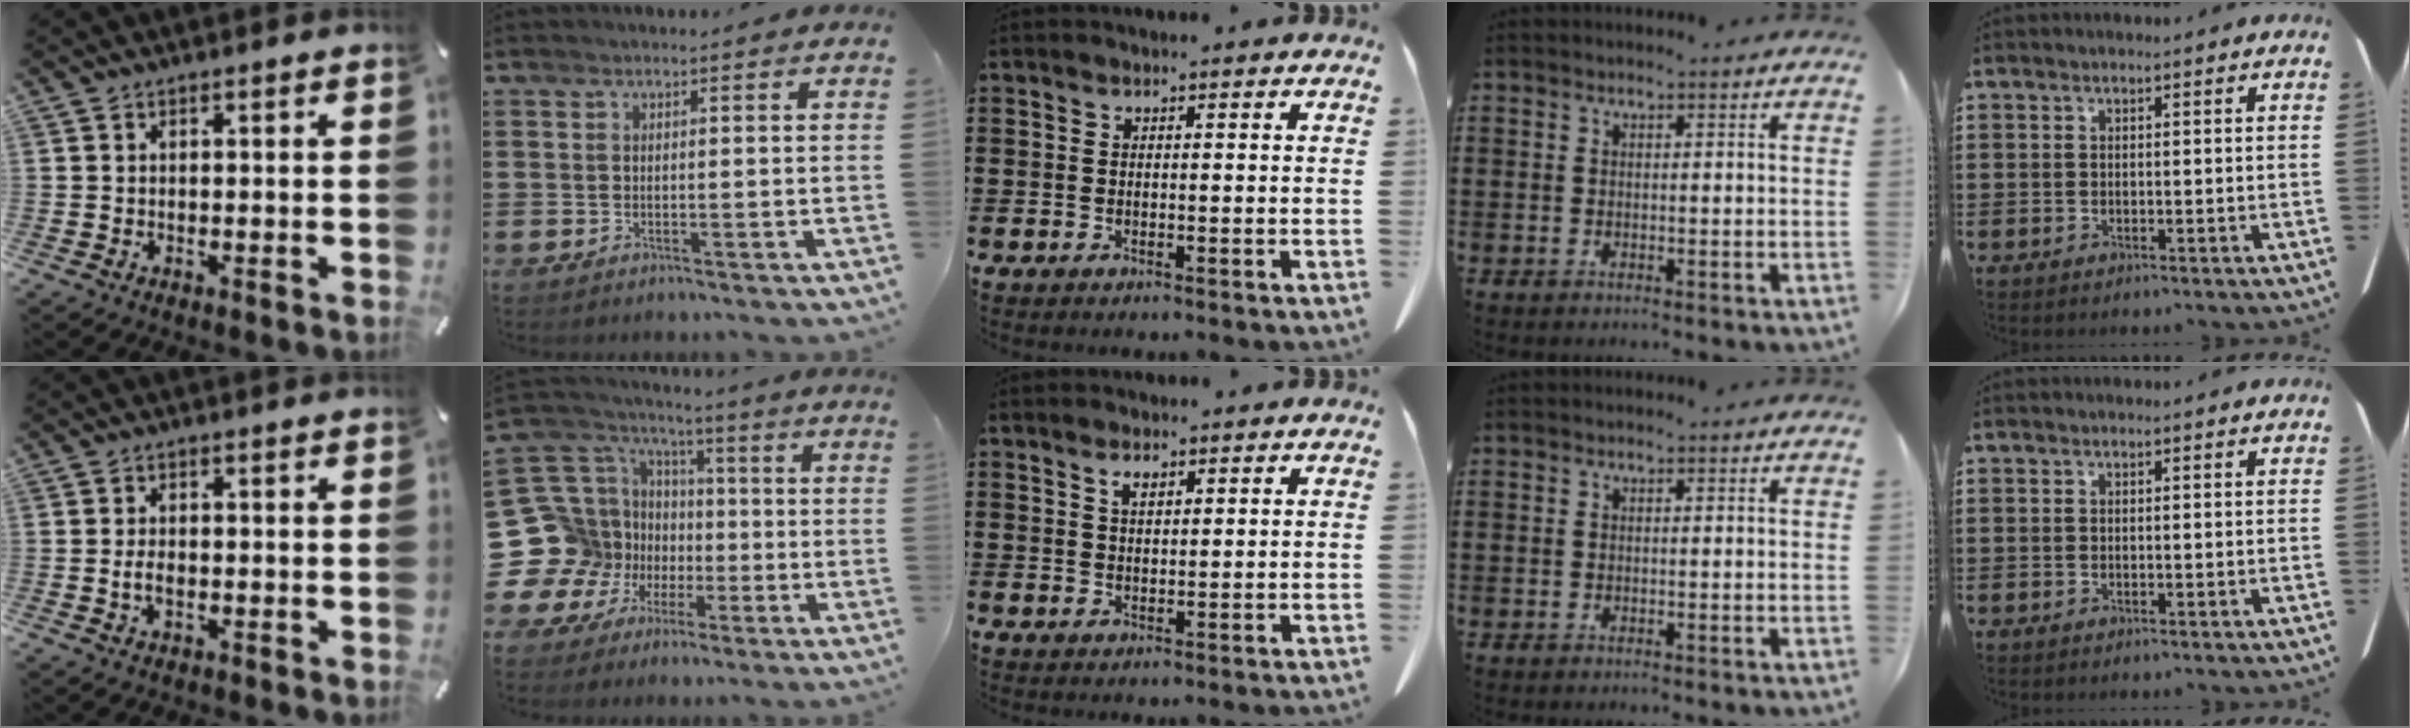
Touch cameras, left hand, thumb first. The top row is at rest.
{"thumb": {"total": 2.9, "force": [-0.7, 1.7, 2.3], "torque": [-0.047, 0.001, -0.013]}, "index": {"total": 15.5, "force": [-3.0, 14.7, 4.0], "torque": [-0.166, -0.012, -0.023]}, "middle": {"total": 2.1, "force": [1.5, 0.7, 1.4], "torque": [-0.023, -0.003, 0.025]}}